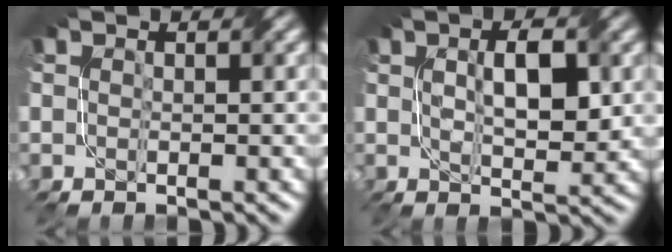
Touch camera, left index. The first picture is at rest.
{"total": 4.9, "force": [1.1, 1.7, 4.5], "torque": [-0.080, 0.002, 0.021]}